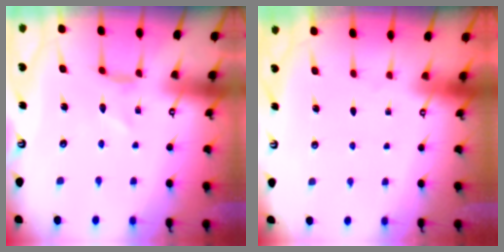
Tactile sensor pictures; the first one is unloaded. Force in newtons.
{"total": 0.0}